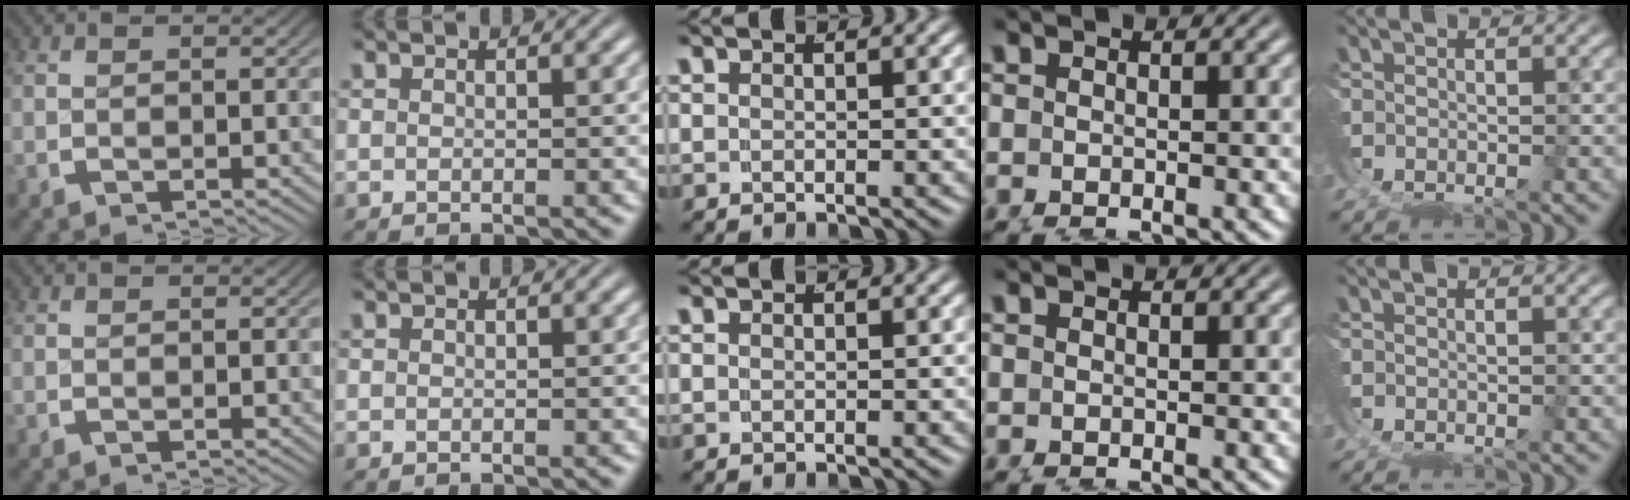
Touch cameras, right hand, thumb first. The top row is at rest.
{}